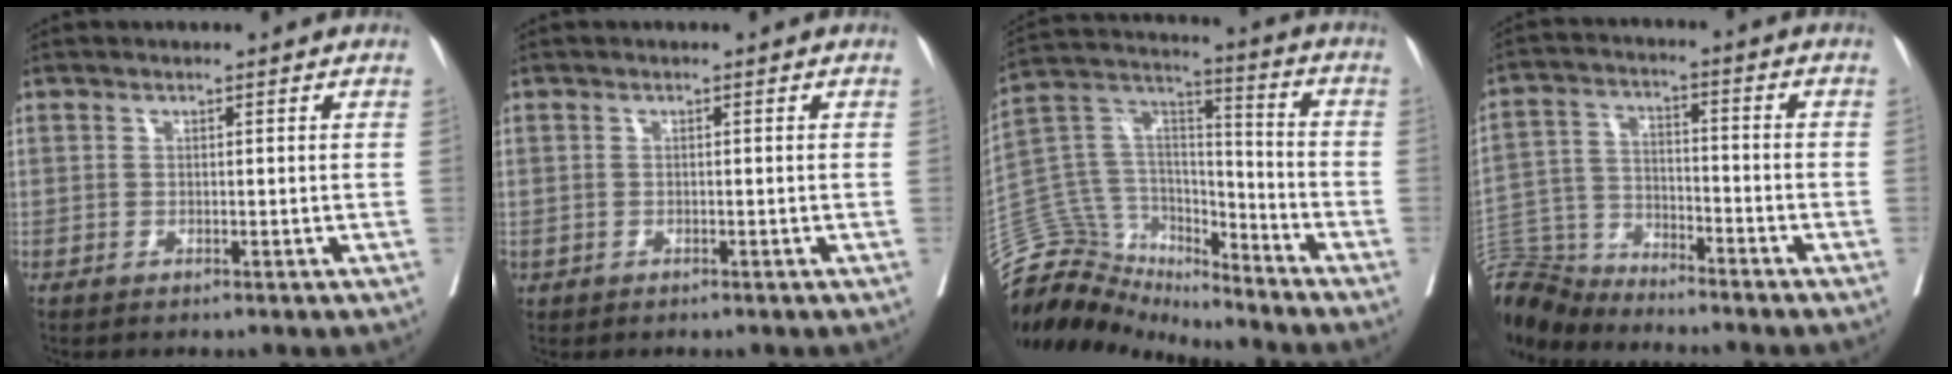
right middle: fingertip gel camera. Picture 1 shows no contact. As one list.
[{"total": 0.0}, {"total": 14.7, "force": [-14.1, 4.2, 1.2], "torque": [-0.023, 0.075, -0.254]}, {"total": 9.6, "force": [-9.6, 1.1, 0.1], "torque": [-0.007, 0.010, -0.187]}]